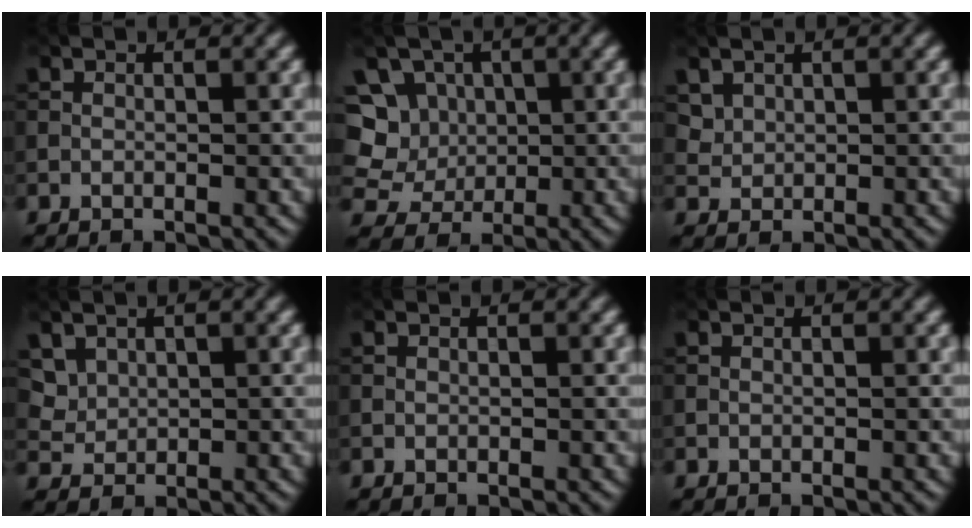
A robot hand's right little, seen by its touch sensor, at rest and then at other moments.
{"total": 8.2, "force": [1.8, 7.4, 3.1], "torque": [-0.068, 0.028, 0.016]}
{"total": 1.3, "force": [0.8, 1.0, 0.4], "torque": [-0.009, -0.003, 0.024]}
{"total": 2.4, "force": [1.4, 1.7, 1.0], "torque": [-0.026, -0.004, 0.045]}
{"total": 0.0}
{"total": 0.0}